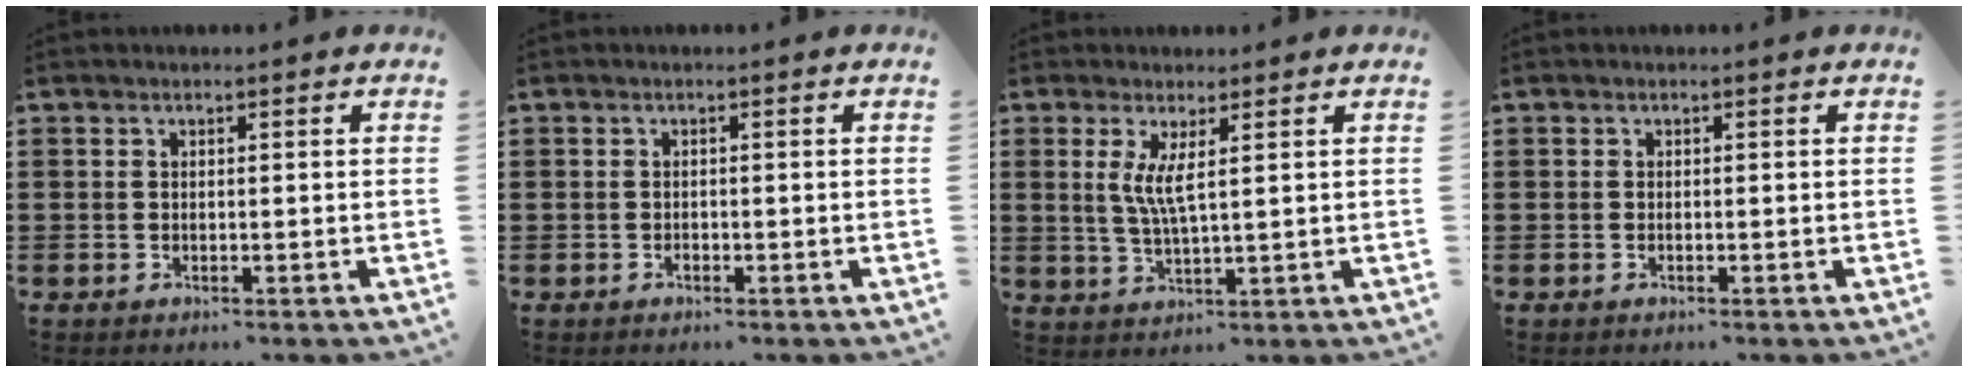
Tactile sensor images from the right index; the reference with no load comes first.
{"total": 0.5, "force": [-0.4, 0.2, 0.3], "torque": [-0.006, -0.003, -0.007]}
{"total": 4.2, "force": [1.2, 0.3, 4.0], "torque": [-0.084, -0.006, 0.018]}
{"total": 0.0}